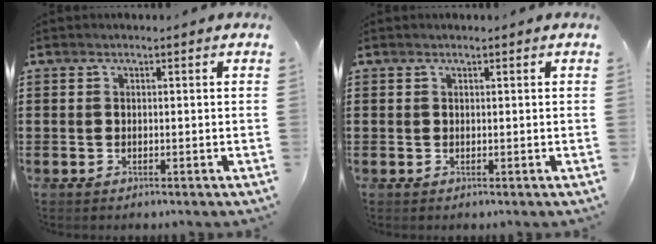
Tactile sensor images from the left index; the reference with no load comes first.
{"total": 0.0}